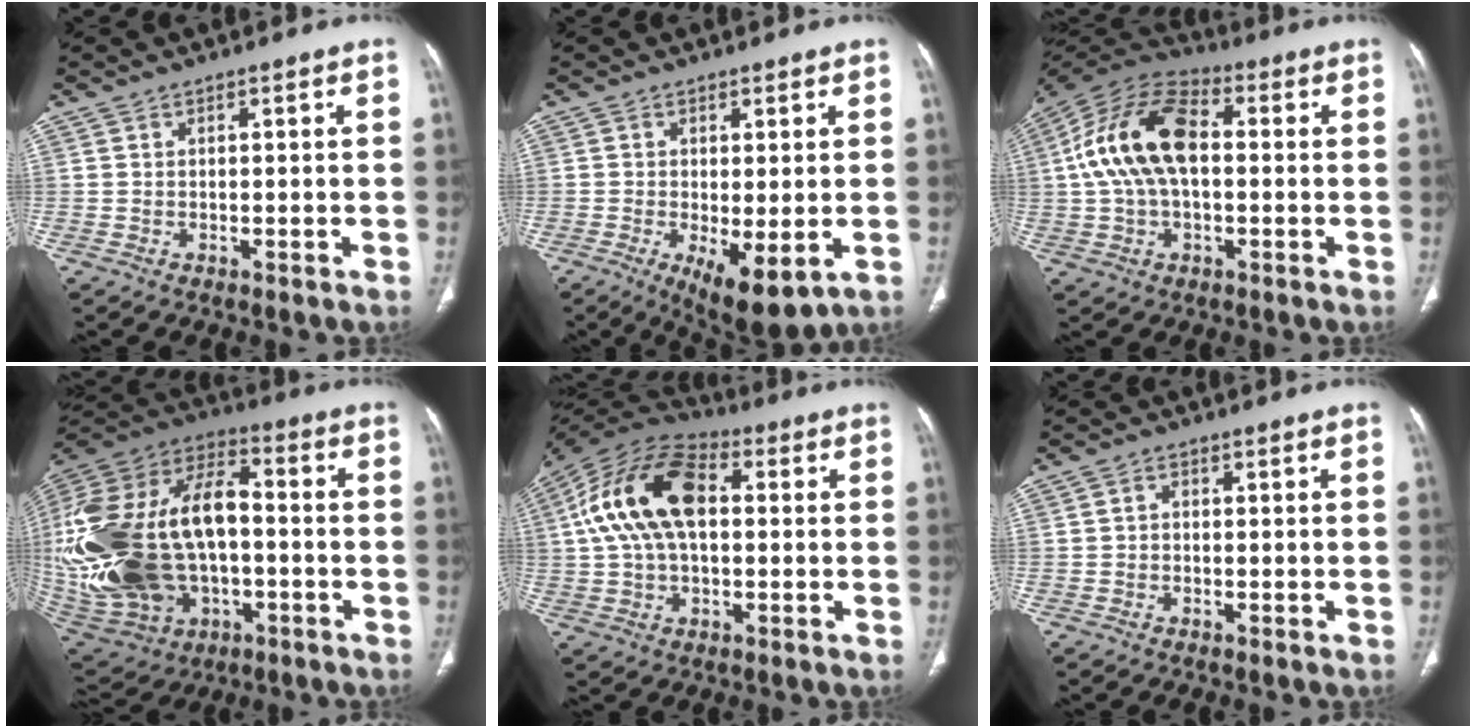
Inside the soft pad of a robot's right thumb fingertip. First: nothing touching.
{"total": 9.3, "force": [-2.6, 3.4, 8.2], "torque": [-0.130, -0.020, -0.030]}
{"total": 16.7, "force": [1.5, 9.5, 13.6], "torque": [-0.260, 0.035, 0.019]}
{"total": 38.4, "force": [-2.5, 23.8, 30.0], "torque": [-0.728, 0.016, -0.030]}
{"total": 17.8, "force": [2.7, 10.3, 14.2], "torque": [-0.268, 0.032, 0.041]}
{"total": 1.1, "force": [-0.1, 0.9, 0.6], "torque": [-0.005, 0.003, -0.006]}